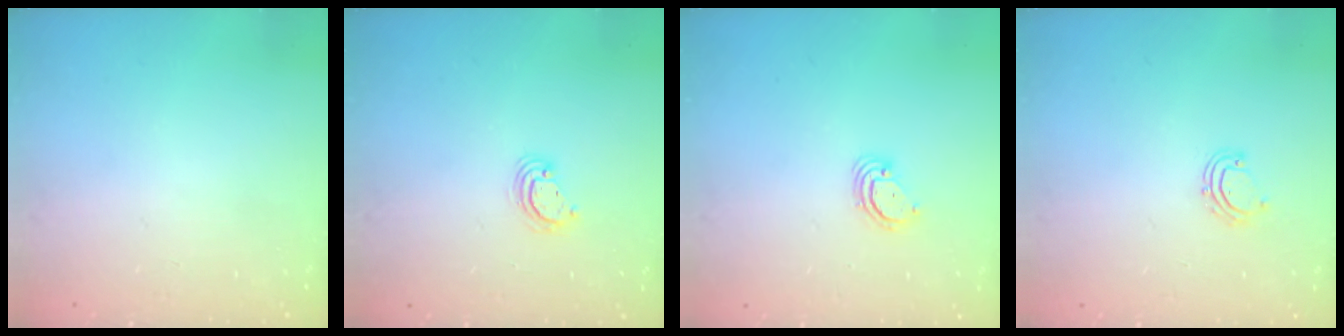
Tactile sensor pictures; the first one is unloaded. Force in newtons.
{"total": 3.7, "press": 3.7, "slide": 0.3}
{"total": 2.9, "press": 2.9, "slide": 0.2}
{"total": 5.6, "press": 5.4, "slide": 1.5}